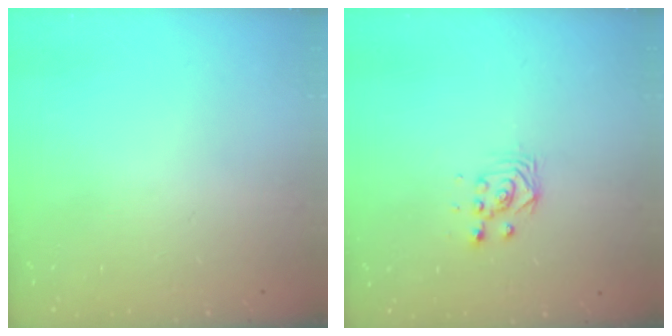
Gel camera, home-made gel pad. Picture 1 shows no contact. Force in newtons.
{"total": 3.0, "press": 2.9, "slide": 0.3}